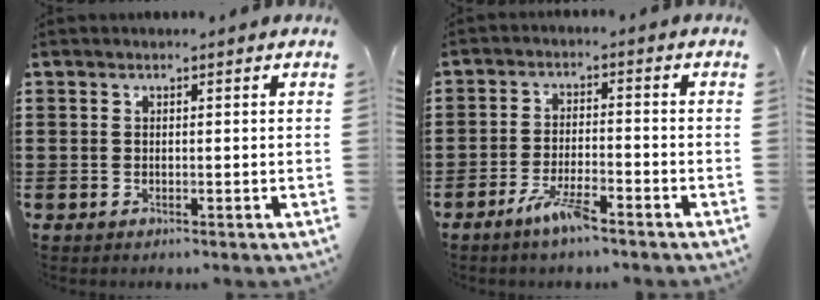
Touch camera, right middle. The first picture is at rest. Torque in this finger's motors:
{"motor_torque": [2.14, 0.00, 0.22, 0.13]}